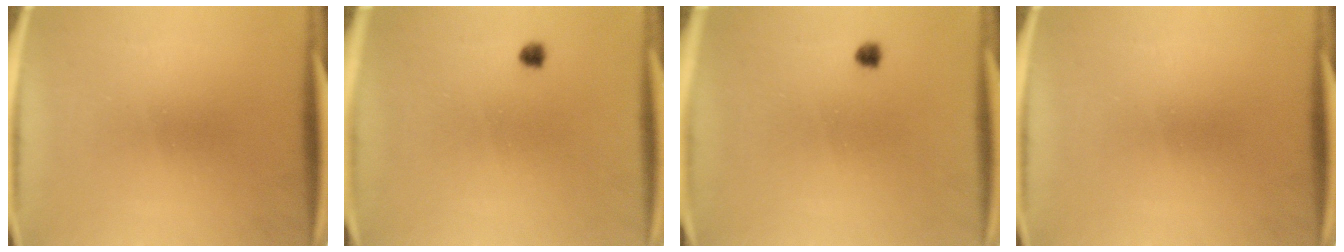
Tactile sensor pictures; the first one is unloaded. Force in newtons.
{"total": 1.2}
{"total": 1.2}
{"total": 0.0}